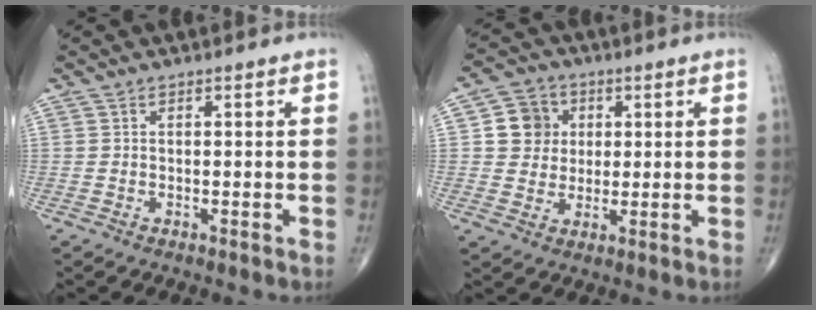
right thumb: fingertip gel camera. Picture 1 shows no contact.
{"total": 7.3, "force": [1.6, 6.6, 2.6], "torque": [-0.012, 0.000, 0.022]}